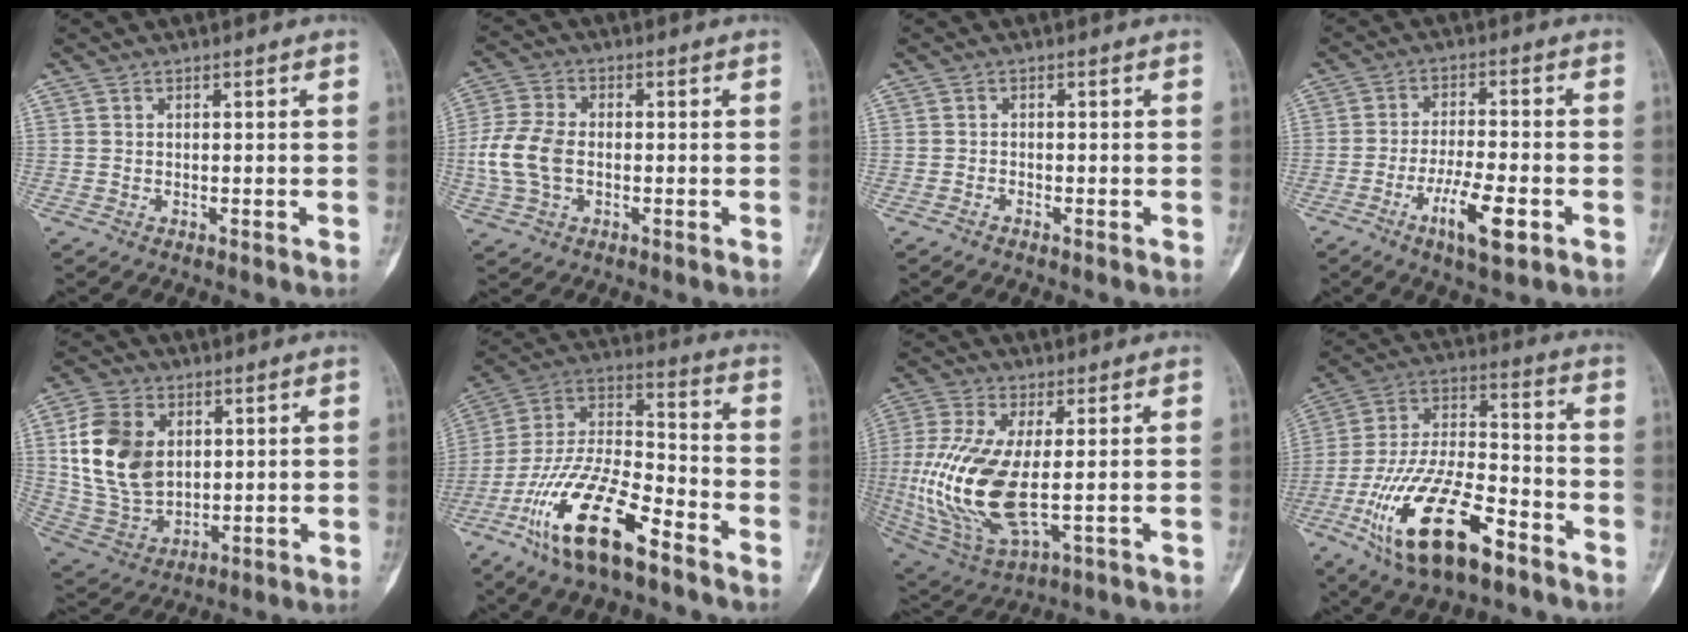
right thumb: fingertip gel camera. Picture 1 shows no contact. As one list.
[{"total": 9.2, "force": [-1.0, 5.9, 7.0], "torque": [-0.154, 0.011, -0.023]}, {"total": 0.6, "force": [-0.5, 0.2, 0.1], "torque": [-0.004, 0.003, -0.012]}, {"total": 9.4, "force": [-4.1, 2.6, 8.0], "torque": [-0.150, 0.010, -0.069]}, {"total": 15.6, "force": [3.4, 10.9, 10.6], "torque": [-0.186, -0.009, 0.076]}, {"total": 19.9, "force": [-11.6, 6.9, 14.7], "torque": [-0.292, 0.062, -0.220]}, {"total": 18.0, "force": [-0.8, 7.5, 16.3], "torque": [-0.369, -0.013, 0.002]}, {"total": 21.6, "force": [-11.0, 8.9, 16.3], "torque": [-0.322, 0.054, -0.196]}]